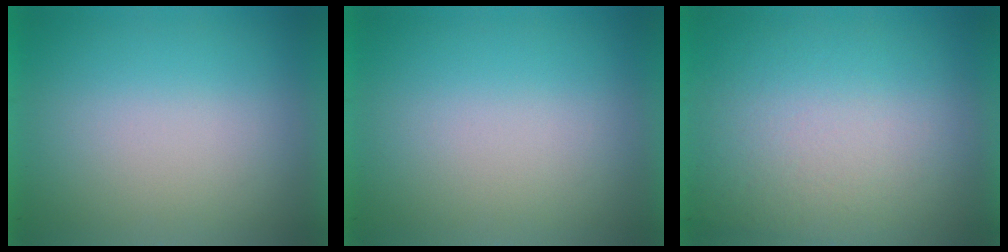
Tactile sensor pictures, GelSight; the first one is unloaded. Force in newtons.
{"total": 0.0}
{"total": 3.0}